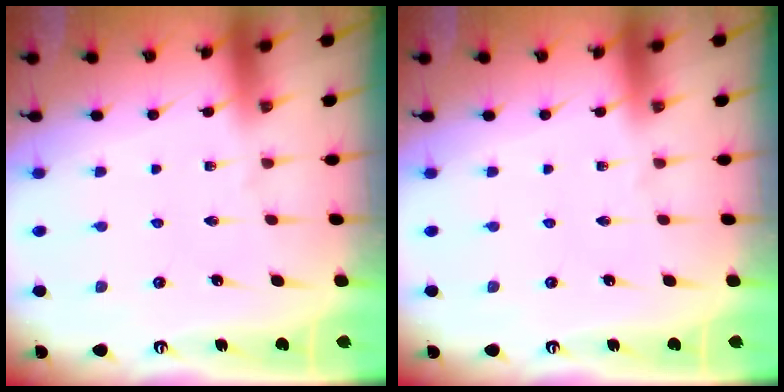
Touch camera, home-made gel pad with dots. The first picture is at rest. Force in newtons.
{"total": 0.0}